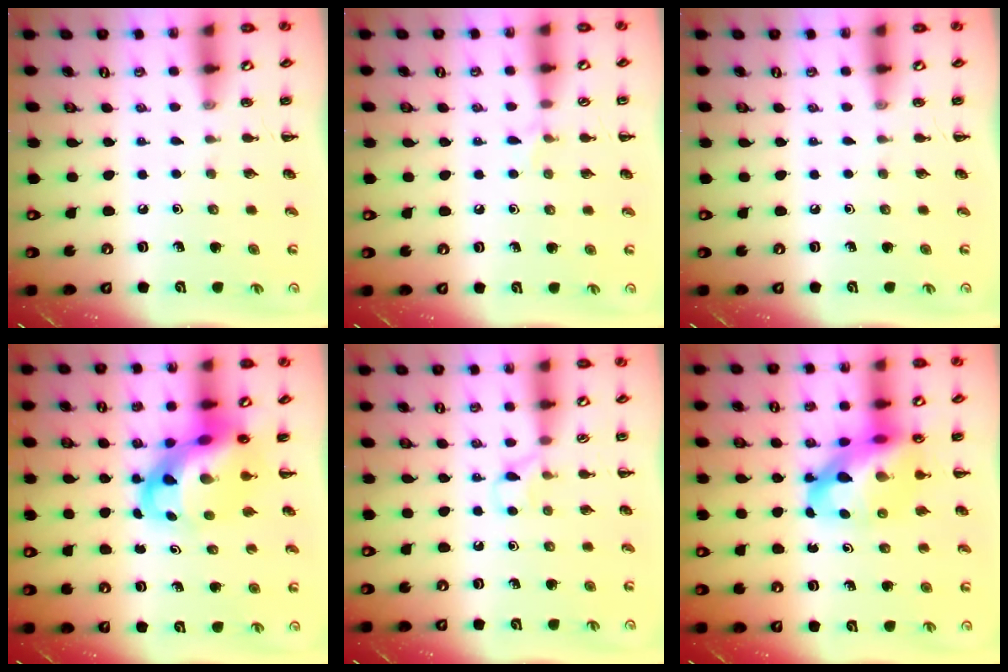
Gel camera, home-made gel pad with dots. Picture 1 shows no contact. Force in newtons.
{"total": 4.2, "press": 3.9, "slide": 1.6}
{"total": 0.0}
{"total": 8.6, "press": 8.2, "slide": 2.4}
{"total": 5.4, "press": 5.1, "slide": 1.9}
{"total": 15.9, "press": 15.3, "slide": 4.2}